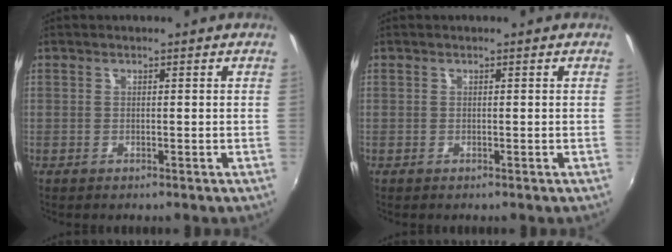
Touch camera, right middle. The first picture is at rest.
{"total": 0.0}